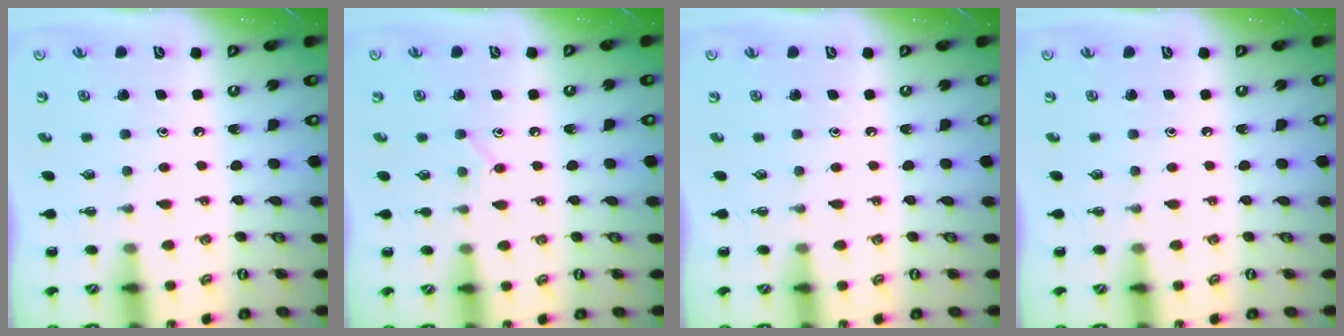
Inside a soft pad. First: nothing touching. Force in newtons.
{"total": 6.0, "press": 5.9, "slide": 1.3}
{"total": 0.0}
{"total": 0.0}